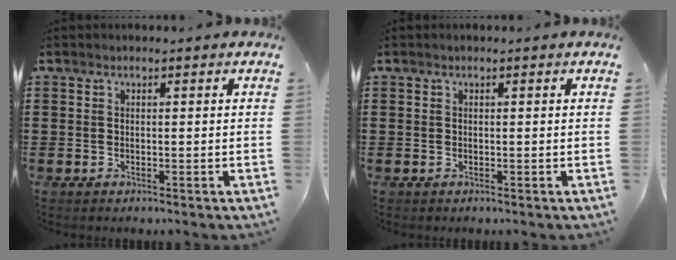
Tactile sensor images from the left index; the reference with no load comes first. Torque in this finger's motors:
{"motor_torque": [-0.01, 0.01, 0.00, 0.00]}